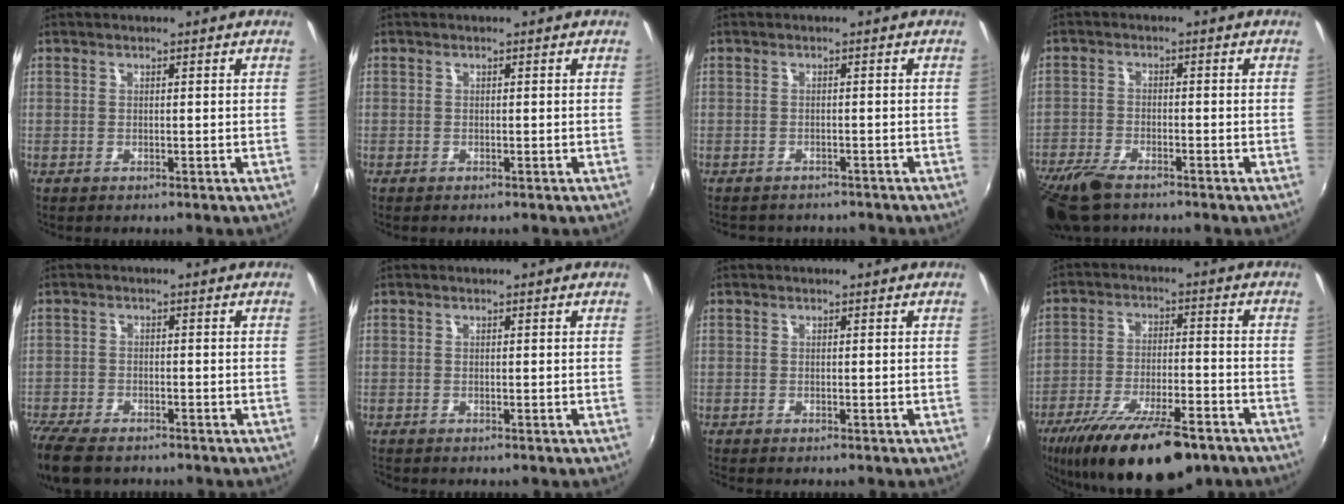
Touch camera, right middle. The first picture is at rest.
{"total": 0.5, "force": [-0.4, 0.3, 0.0], "torque": [-0.002, -0.001, -0.009]}
{"total": 5.1, "force": [-4.5, 1.7, 1.5], "torque": [-0.037, -0.016, -0.065]}
{"total": 10.1, "force": [-7.9, 3.6, 5.4], "torque": [-0.139, -0.032, -0.151]}
{"total": 10.1, "force": [-8.1, 3.7, 4.8], "torque": [-0.131, -0.040, -0.150]}
{"total": 0.5, "force": [-0.5, 0.1, 0.2], "torque": [-0.003, -0.002, -0.010]}
{"total": 0.6, "force": [-0.5, 0.1, 0.3], "torque": [-0.005, -0.002, -0.010]}
{"total": 19.9, "force": [-14.3, 5.9, 12.5], "torque": [-0.236, -0.040, -0.225]}